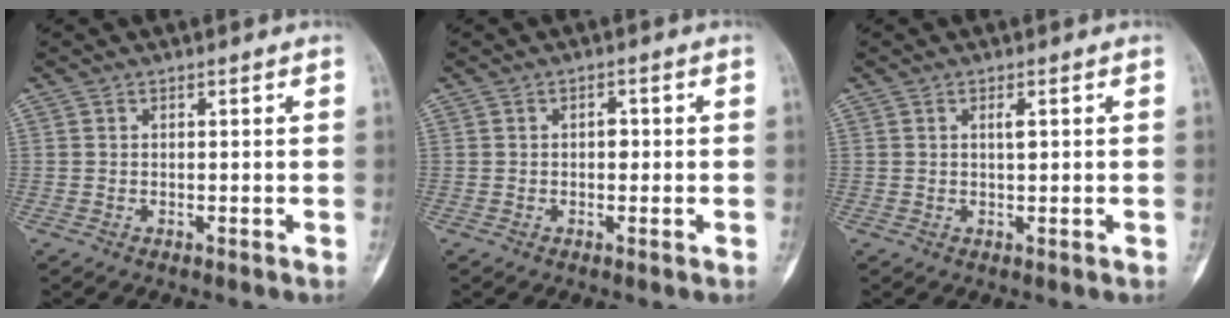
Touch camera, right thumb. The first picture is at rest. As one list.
[{"total": 2.0, "force": [-0.1, 1.3, 1.6], "torque": [-0.012, 0.003, -0.005]}, {"total": 1.7, "force": [0.4, 0.5, 1.6], "torque": [-0.026, 0.000, 0.006]}]